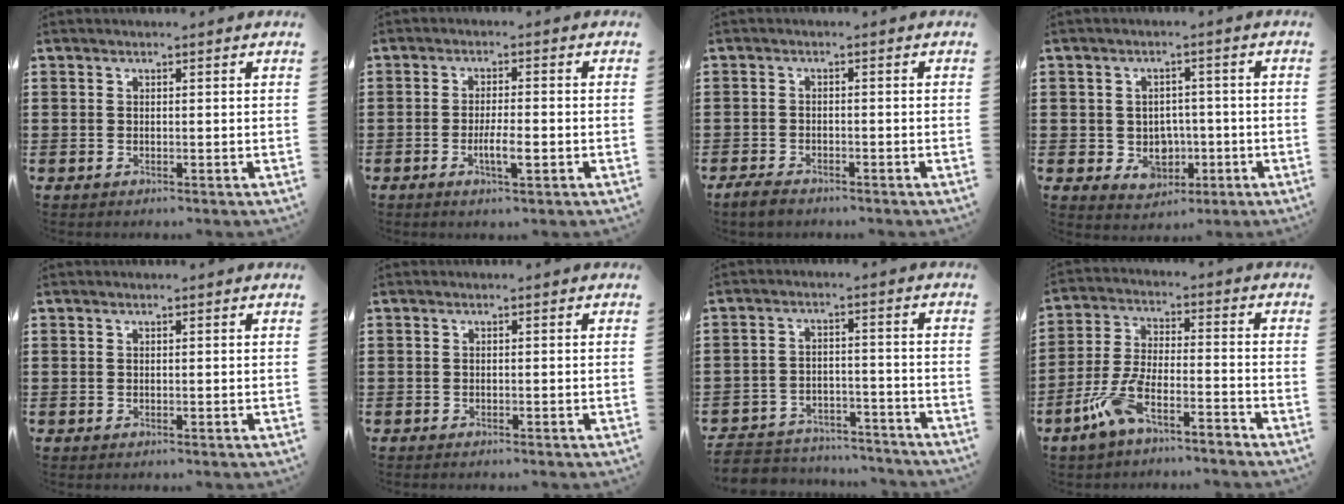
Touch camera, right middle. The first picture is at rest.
{"total": 4.0, "force": [-1.5, 1.0, 3.6], "torque": [-0.059, 0.004, -0.026]}
{"total": 2.2, "force": [-1.9, 1.0, 0.7], "torque": [-0.024, 0.005, -0.041]}
{"total": 4.5, "force": [-0.8, 4.1, 1.4], "torque": [-0.023, 0.002, -0.016]}
{"total": 0.0}
{"total": 0.6, "force": [-0.6, 0.1, 0.0], "torque": [-0.001, 0.000, -0.013]}
{"total": 5.2, "force": [-5.1, 1.1, 0.3], "torque": [-0.018, 0.008, -0.108]}
{"total": 7.6, "force": [-6.0, 1.4, 4.4], "torque": [-0.114, -0.006, -0.121]}